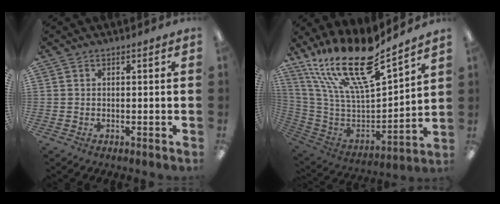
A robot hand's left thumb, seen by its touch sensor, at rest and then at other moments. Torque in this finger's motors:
{"motor_torque": [0.44, 0.30, 0.93, -1.84, 0.58]}